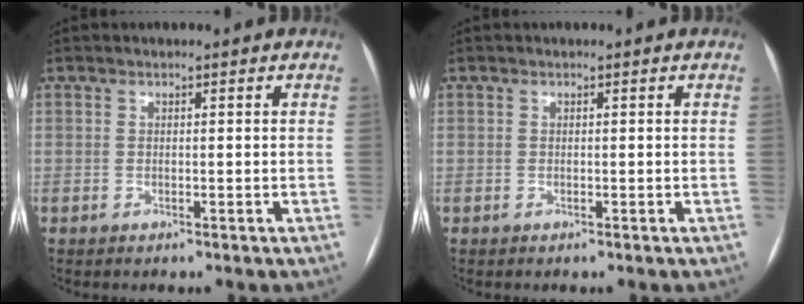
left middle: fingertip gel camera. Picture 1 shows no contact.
{"total": 0.0}